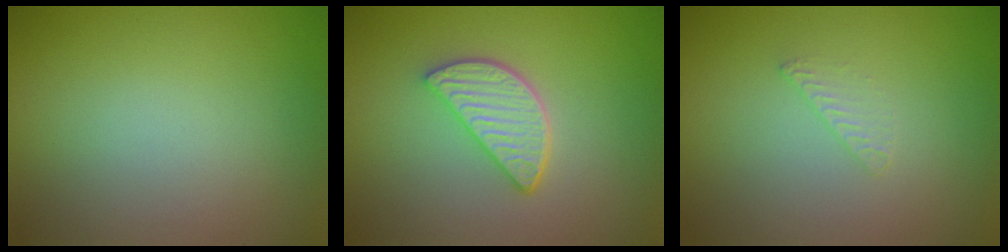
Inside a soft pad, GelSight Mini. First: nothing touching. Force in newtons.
{"total": 3.9, "press": 3.2, "slide": 2.2}
{"total": 0.6, "press": 0.3, "slide": 0.5}